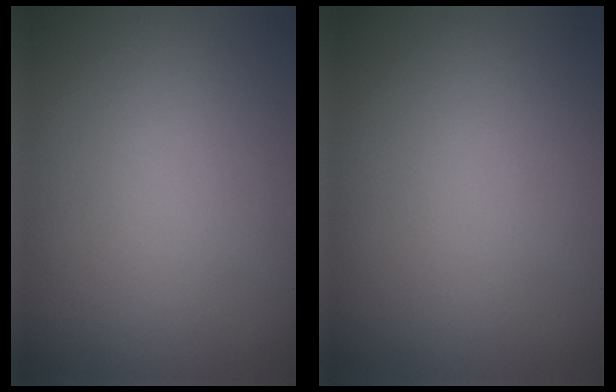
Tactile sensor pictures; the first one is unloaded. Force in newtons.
{"total": 0.0}